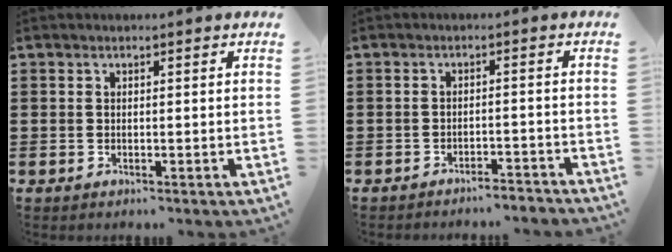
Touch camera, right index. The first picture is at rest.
{"total": 2.6, "force": [-2.6, -0.1, 0.2], "torque": [-0.009, 0.000, -0.056]}